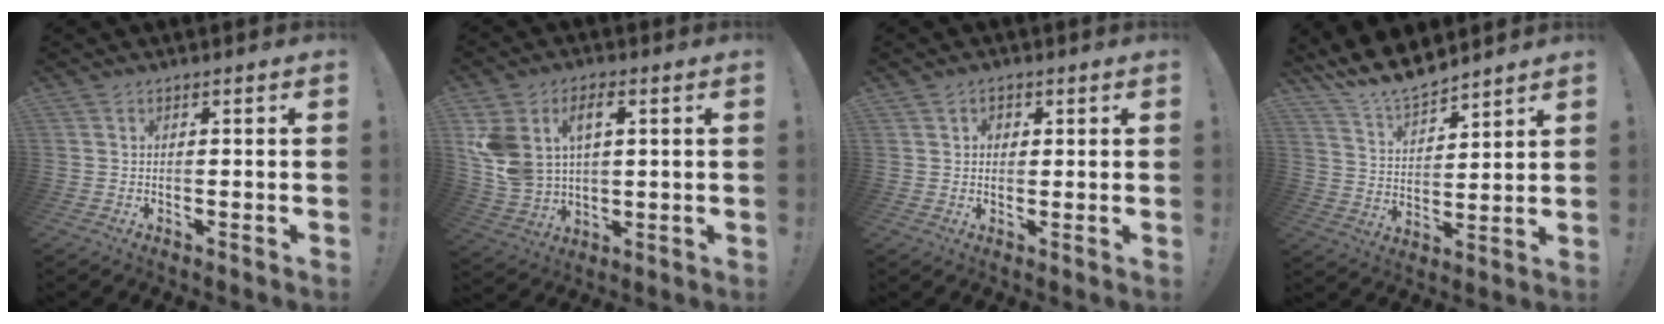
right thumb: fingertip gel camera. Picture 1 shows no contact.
{"total": 11.6, "force": [4.6, 7.8, 7.3], "torque": [-0.154, -0.013, 0.088]}
{"total": 2.8, "force": [0.9, 2.6, 0.7], "torque": [-0.001, -0.005, 0.015]}
{"total": 10.9, "force": [10.1, 2.8, 2.8], "torque": [-0.079, -0.075, 0.192]}